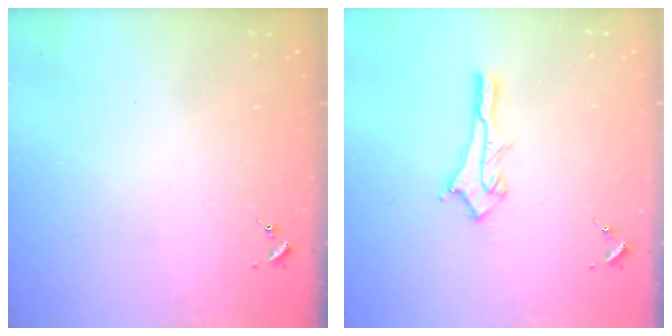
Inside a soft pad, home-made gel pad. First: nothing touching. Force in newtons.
{"total": 12.5, "press": 12.5, "slide": 1.2}